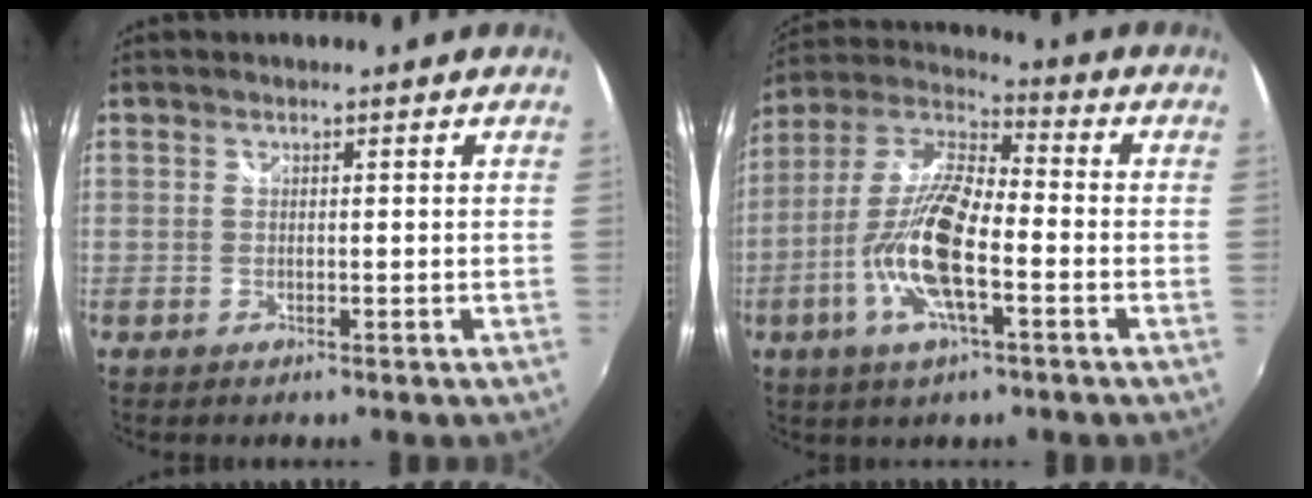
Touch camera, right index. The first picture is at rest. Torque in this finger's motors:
{"motor_torque": [0.59, -0.30, 0.76, 0.20]}